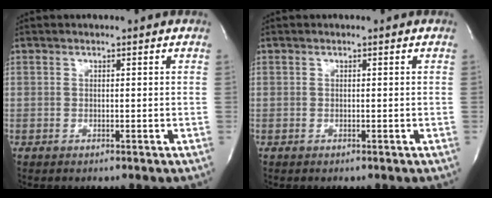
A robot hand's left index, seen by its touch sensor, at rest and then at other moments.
{"total": 0.0}